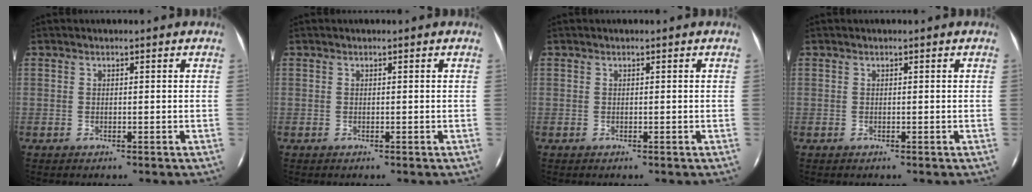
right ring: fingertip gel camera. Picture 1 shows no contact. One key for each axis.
{"total": 0.0}
{"total": 0.0}
{"total": 0.0}